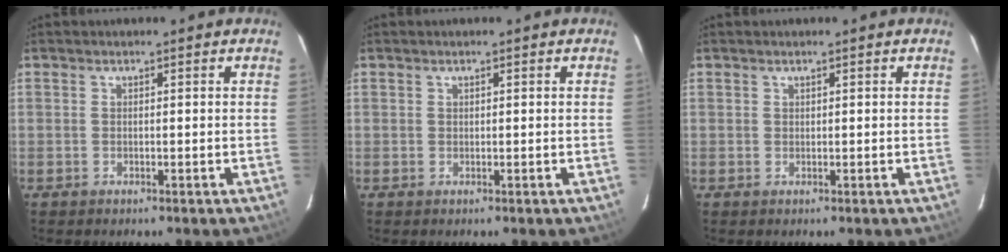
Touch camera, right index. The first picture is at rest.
{"total": 0.0}
{"total": 0.0}